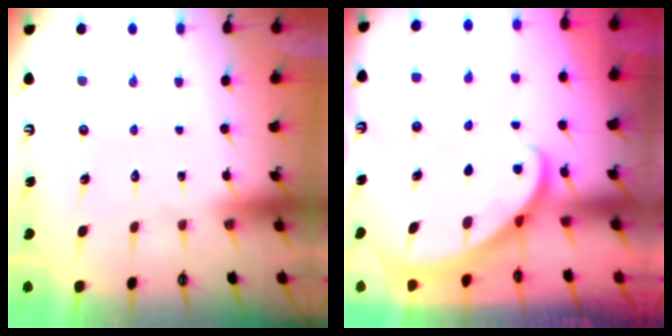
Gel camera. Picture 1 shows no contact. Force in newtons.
{"total": 2.8, "press": 2.8, "slide": 0.2}